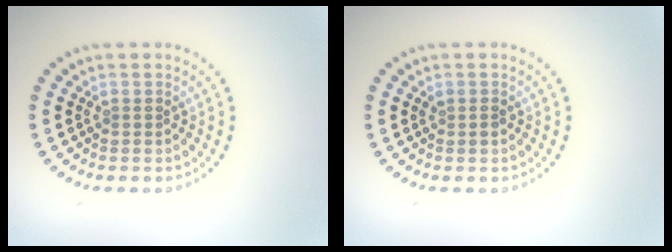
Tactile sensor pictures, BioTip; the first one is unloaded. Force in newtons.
{"total": 0.6, "press": 0.6, "slide": 0.2}